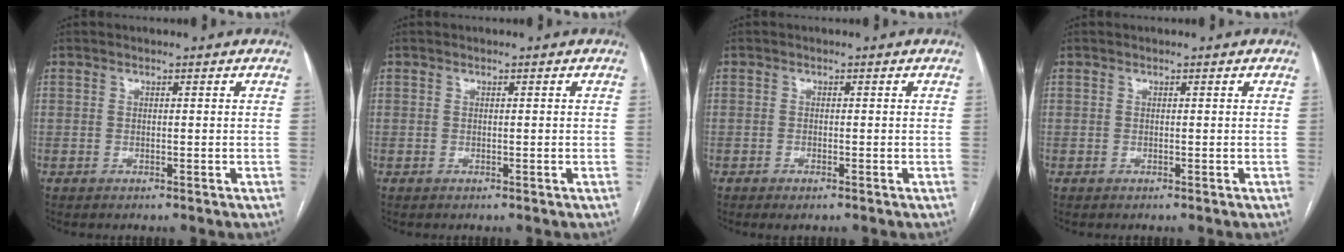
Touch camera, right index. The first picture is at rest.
{"total": 0.0}
{"total": 1.3, "force": [-0.8, 0.2, 1.0], "torque": [-0.016, -0.002, -0.010]}
{"total": 0.0}